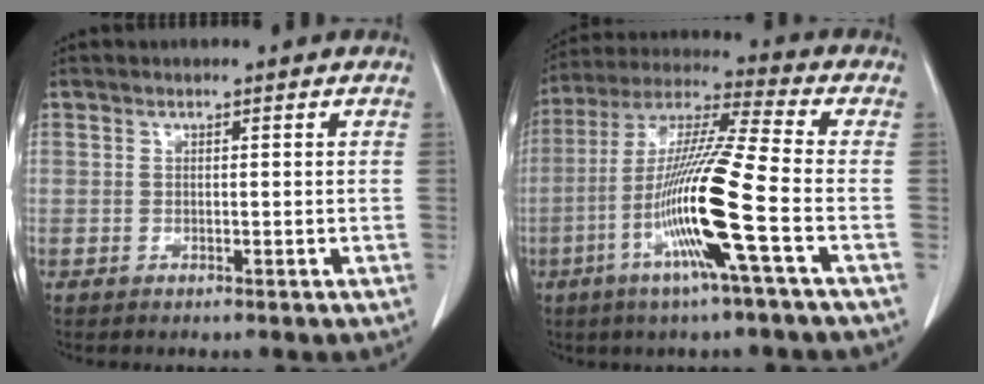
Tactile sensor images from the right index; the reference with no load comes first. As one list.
[{"total": 15.1, "force": [-5.1, -1.2, 14.1], "torque": [-0.281, -0.013, -0.105]}]